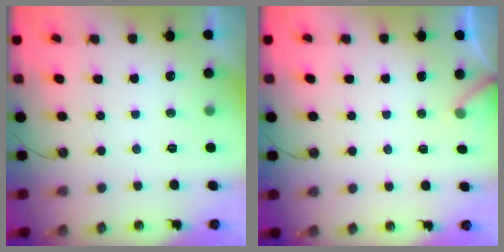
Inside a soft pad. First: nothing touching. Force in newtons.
{"total": 4.4, "press": 4.4, "slide": 0.2}